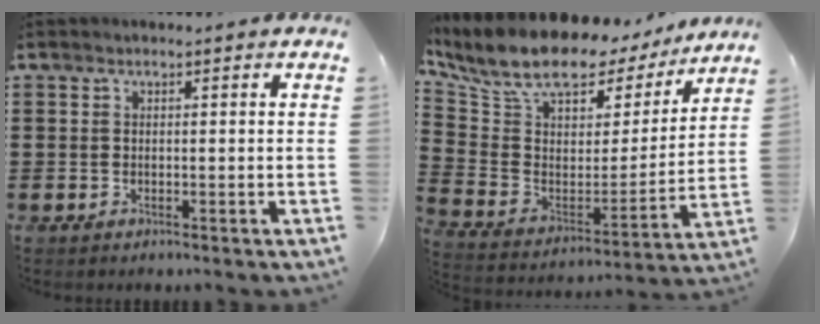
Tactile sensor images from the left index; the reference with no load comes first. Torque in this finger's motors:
{"motor_torque": [2.14, 0.00, 1.05, 0.21]}